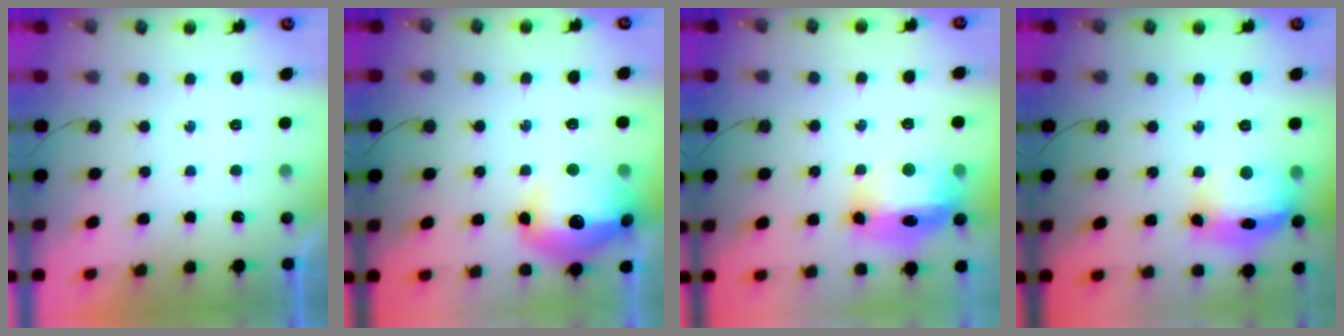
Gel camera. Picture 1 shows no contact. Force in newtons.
{"total": 20.6, "press": 20.6, "slide": 1.5}
{"total": 14.4, "press": 14.3, "slide": 1.3}
{"total": 17.4, "press": 17.3, "slide": 2.0}